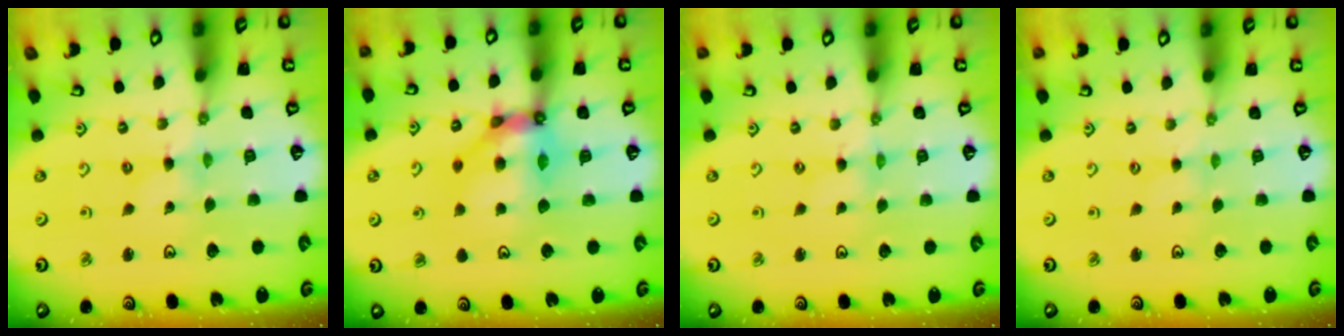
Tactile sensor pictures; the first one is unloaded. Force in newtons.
{"total": 11.2, "press": 11.2, "slide": 1.0}
{"total": 0.0}
{"total": 0.0}